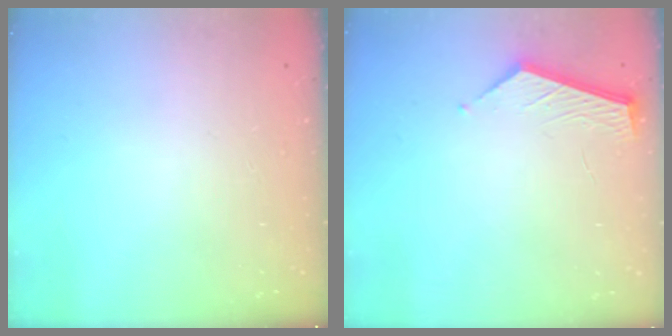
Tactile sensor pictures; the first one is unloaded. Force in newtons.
{"total": 4.8, "press": 4.8, "slide": 0.5}